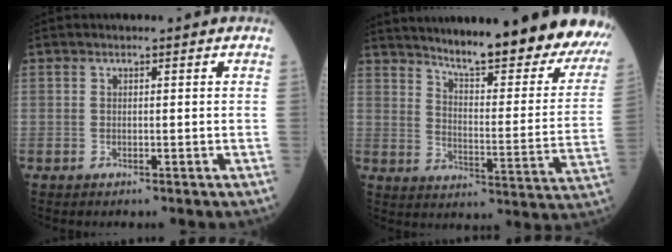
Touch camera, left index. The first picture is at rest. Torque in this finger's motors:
{"motor_torque": [0.56, -0.71, 0.85, 0.17]}